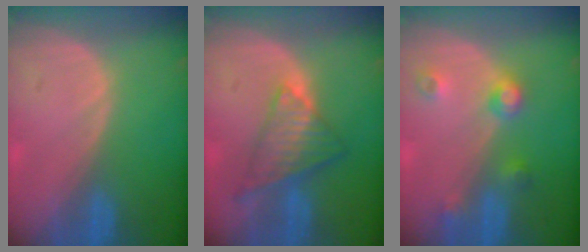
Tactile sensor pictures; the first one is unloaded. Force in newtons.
{"total": 7.6, "press": 6.4, "slide": 4.0}
{"total": 4.3, "press": 3.8, "slide": 1.9}